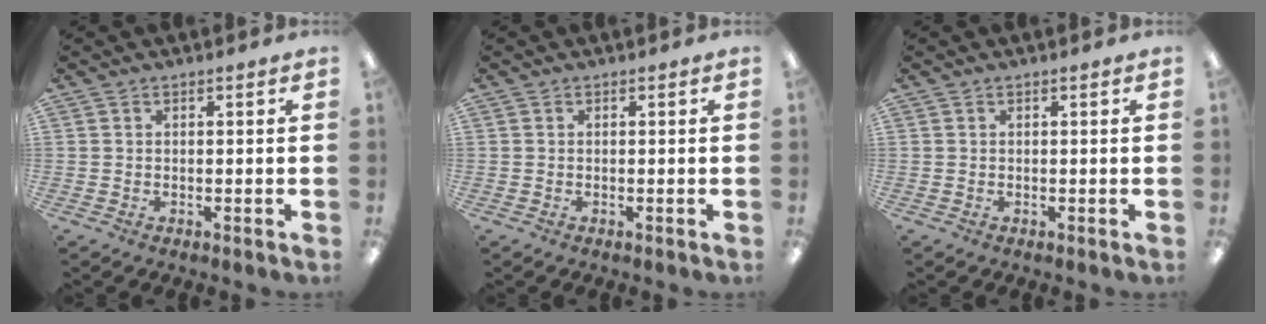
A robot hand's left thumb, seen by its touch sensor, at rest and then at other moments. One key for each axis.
{"total": 0.0}
{"total": 0.0}